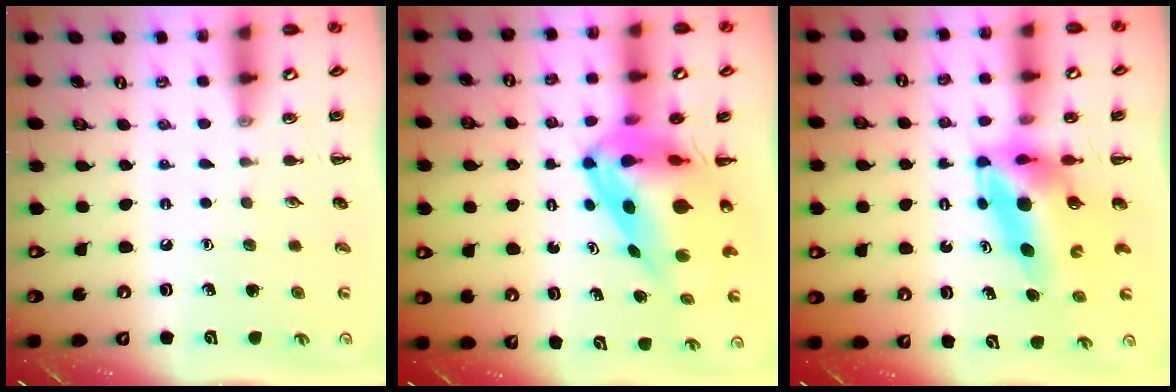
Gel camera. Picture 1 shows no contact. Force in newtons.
{"total": 9.3, "press": 8.9, "slide": 2.7}
{"total": 8.3, "press": 7.9, "slide": 2.4}